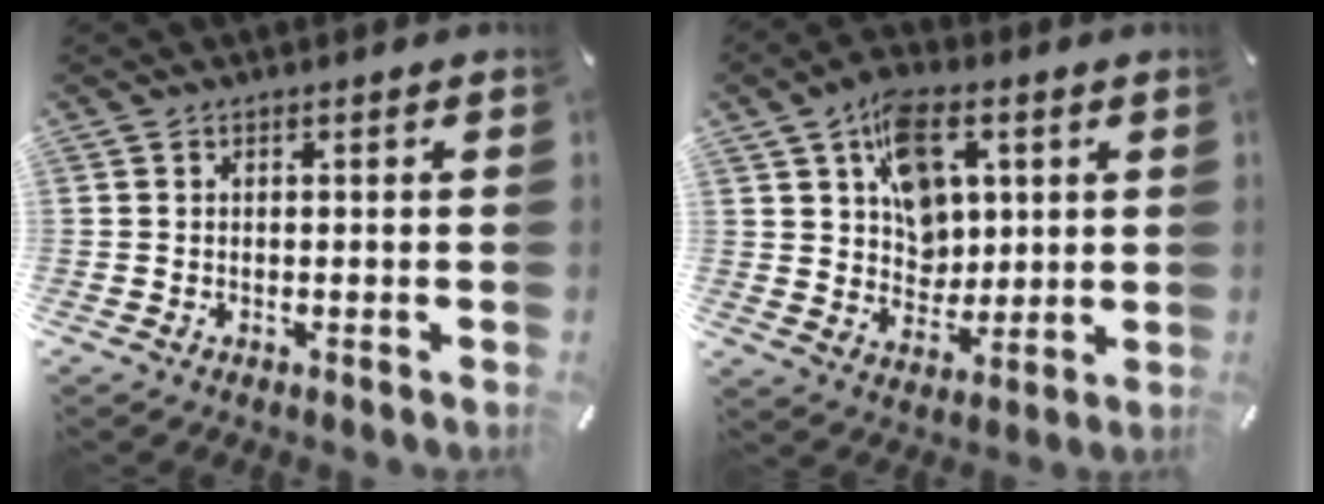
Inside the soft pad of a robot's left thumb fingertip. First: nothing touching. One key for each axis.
{"total": 11.7, "fx": 4.9, "fy": 8.8, "fz": 5.8, "tx": -0.100, "ty": -0.011, "tz": 0.094}